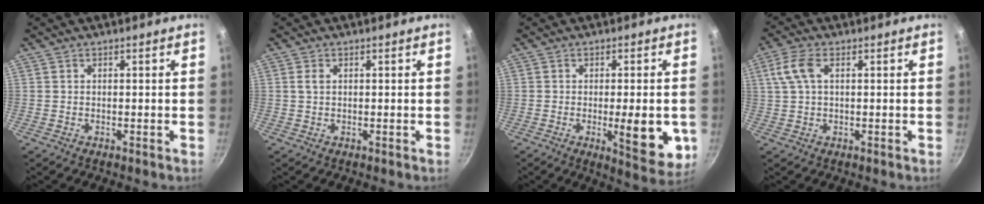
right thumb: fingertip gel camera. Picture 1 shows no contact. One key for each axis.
{"total": 1.4, "fx": 0.3, "fy": 0.8, "fz": 1.0, "tx": -0.020, "ty": 0.003, "tz": 0.005}
{"total": 11.3, "fx": -2.2, "fy": 3.3, "fz": 10.6, "tx": -0.123, "ty": -0.010, "tz": -0.023}
{"total": 5.5, "fx": 1.5, "fy": 2.7, "fz": 4.5, "tx": -0.097, "ty": 0.013, "tz": 0.029}